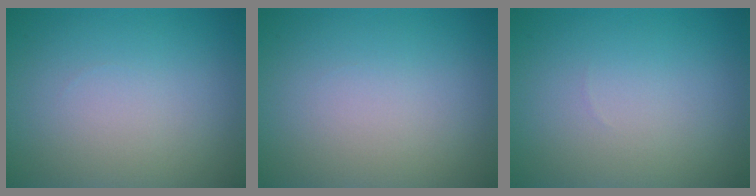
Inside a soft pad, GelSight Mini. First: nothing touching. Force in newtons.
{"total": 0.0}
{"total": 0.0}